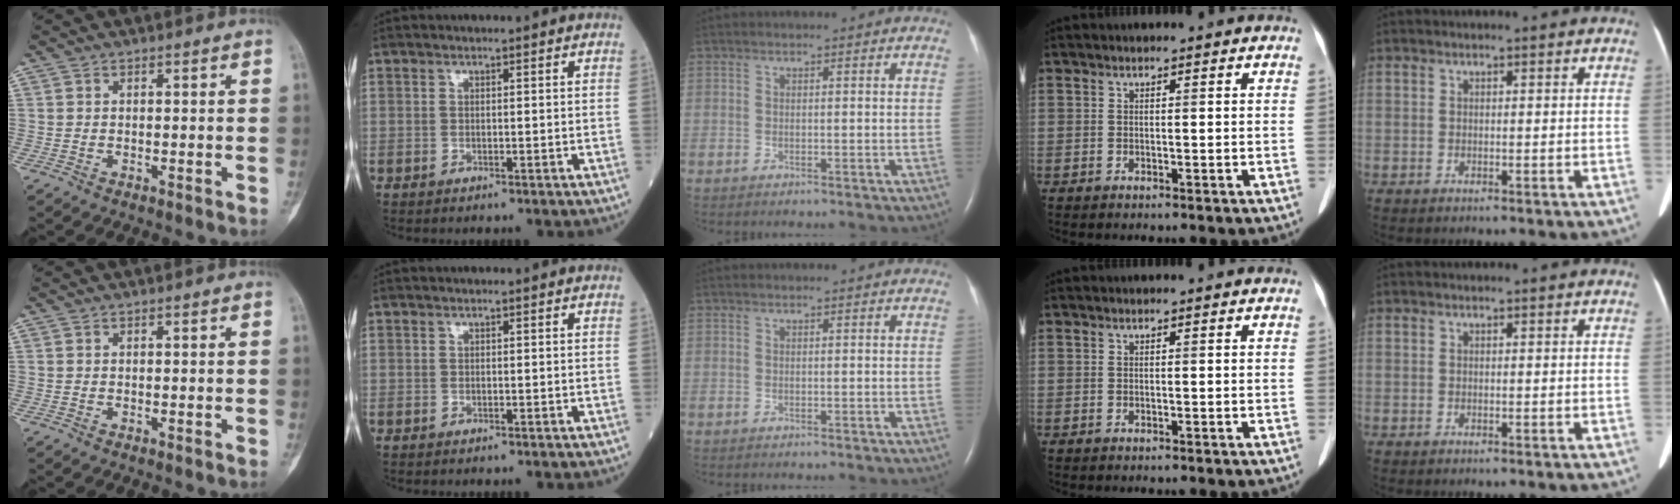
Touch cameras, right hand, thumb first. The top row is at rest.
{}